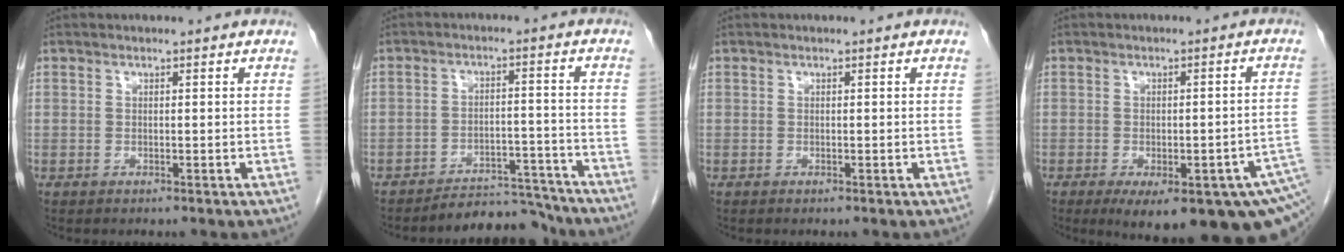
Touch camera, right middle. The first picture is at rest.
{"total": 7.0, "force": [-6.9, 1.3, -0.2], "torque": [0.015, 0.020, -0.106]}
{"total": 0.0}
{"total": 18.5, "force": [-10.3, 5.0, 14.6], "torque": [-0.130, -0.011, -0.118]}